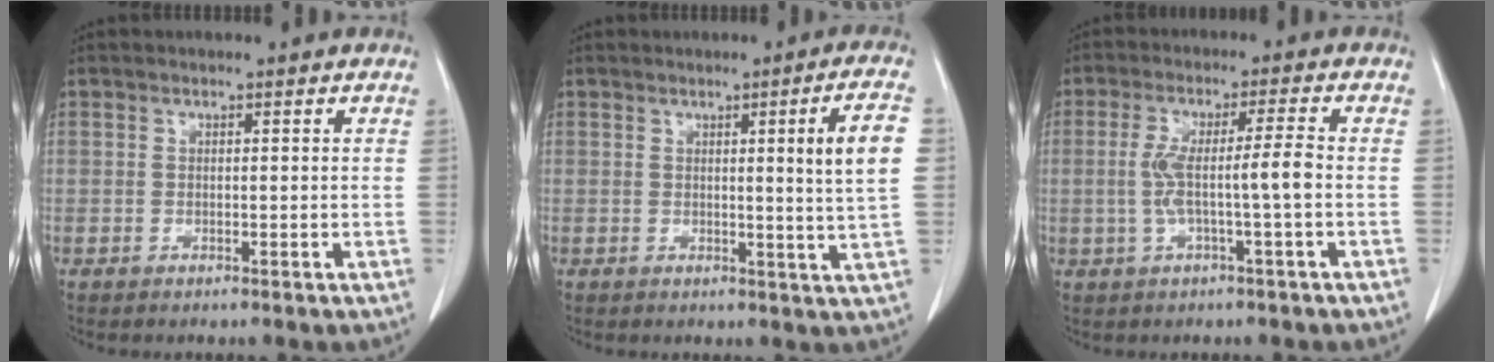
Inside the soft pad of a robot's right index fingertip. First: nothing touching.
{"total": 6.7, "force": [1.1, -1.1, 6.5], "torque": [-0.090, -0.011, 0.015]}
{"total": 6.5, "force": [-0.9, -0.3, 6.4], "torque": [-0.129, 0.015, -0.013]}